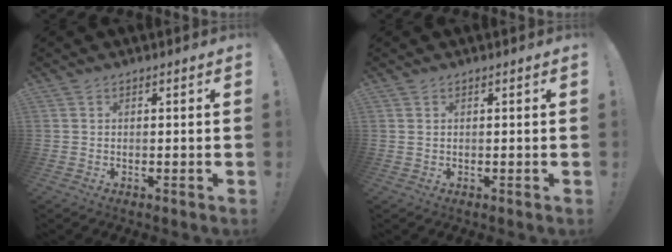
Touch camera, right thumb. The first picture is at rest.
{"total": 0.5, "force": [0.3, 0.1, 0.4], "torque": [-0.012, 0.002, 0.007]}